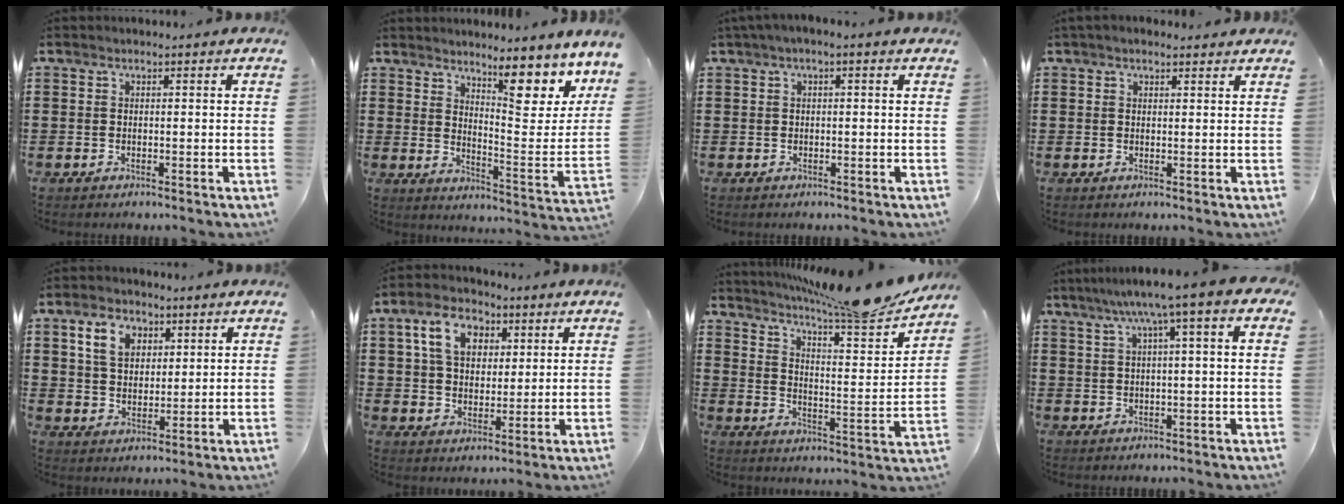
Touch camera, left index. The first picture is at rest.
{"total": 9.4, "force": [7.2, 1.8, 5.8], "torque": [-0.078, -0.061, 0.116]}
{"total": 1.0, "force": [-0.3, 0.2, 1.0], "torque": [-0.015, -0.002, -0.006]}
{"total": 1.5, "force": [1.3, 0.5, 0.5], "torque": [-0.012, 0.005, 0.025]}
{"total": 6.3, "force": [3.2, 4.2, 3.3], "torque": [-0.068, 0.011, 0.054]}
{"total": 7.8, "force": [3.5, 5.4, 4.5], "torque": [-0.088, 0.011, 0.058]}
{"total": 11.0, "force": [9.6, 0.2, 5.3], "torque": [-0.096, -0.064, 0.155]}
{"total": 6.3, "force": [2.7, -0.2, 5.7], "torque": [-0.117, -0.002, 0.040]}